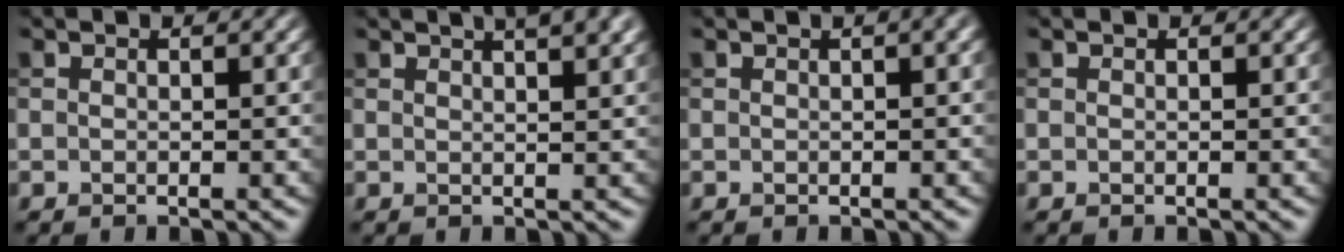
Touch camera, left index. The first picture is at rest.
{"total": 6.4, "force": [4.0, 2.4, 4.4], "torque": [-0.023, 0.037, 0.020]}
{"total": 3.3, "force": [1.1, 1.3, 2.9], "torque": [-0.018, 0.014, 0.009]}
{"total": 0.0}